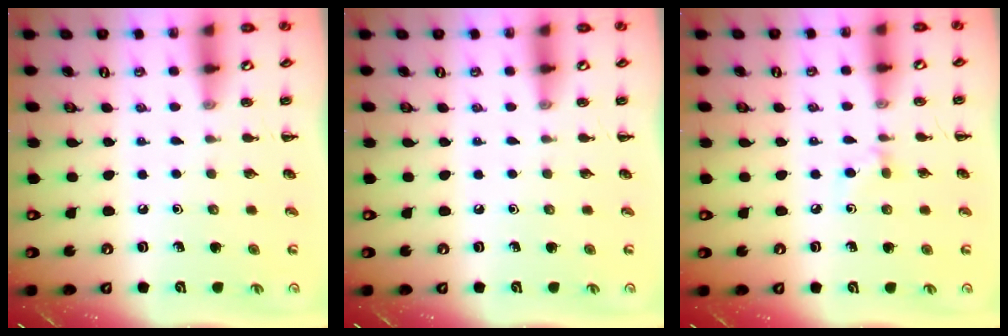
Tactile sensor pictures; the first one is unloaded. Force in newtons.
{"total": 0.0}
{"total": 4.5, "press": 4.2, "slide": 1.5}